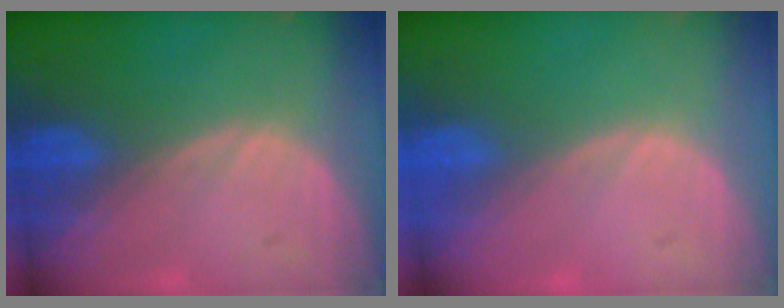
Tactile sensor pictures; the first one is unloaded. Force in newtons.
{"total": 0.0}